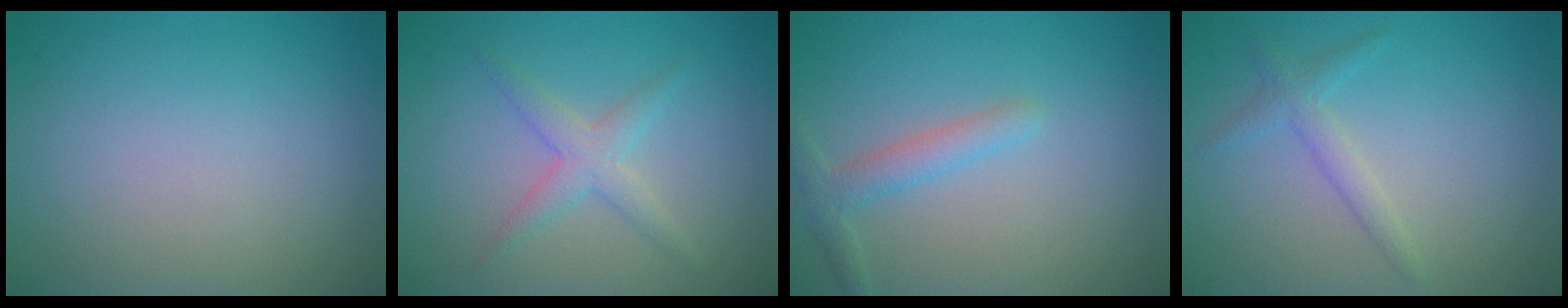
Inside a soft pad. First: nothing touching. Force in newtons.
{"total": 2.3, "press": 2.3, "slide": 0.1}
{"total": 2.2, "press": 2.2, "slide": 0.1}
{"total": 1.8, "press": 1.8, "slide": 0.0}